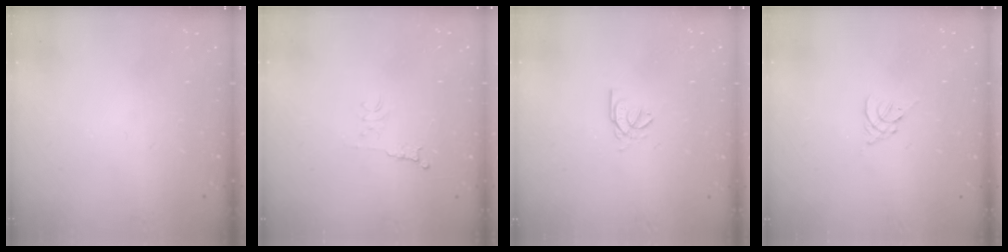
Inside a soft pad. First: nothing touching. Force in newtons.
{"total": 3.9, "press": 3.8, "slide": 0.5}
{"total": 2.7, "press": 2.7, "slide": 0.4}
{"total": 1.8, "press": 1.7, "slide": 0.5}